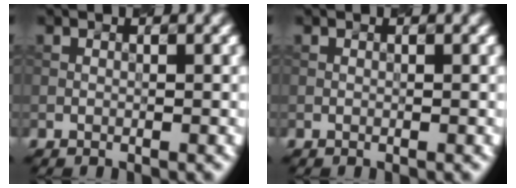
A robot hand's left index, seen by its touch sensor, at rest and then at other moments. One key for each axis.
{"total": 0.0}